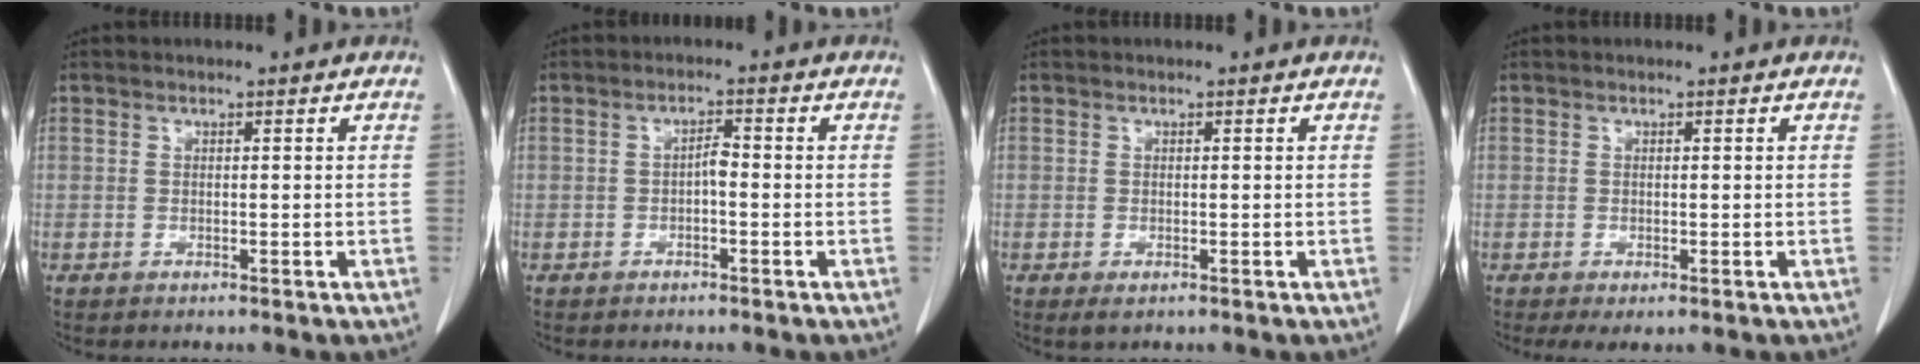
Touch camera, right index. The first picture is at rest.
{"total": 1.9, "force": [-0.5, 0.5, 1.7], "torque": [-0.029, 0.005, -0.010]}
{"total": 1.1, "force": [-0.6, 0.4, 0.9], "torque": [-0.013, -0.004, -0.006]}
{"total": 1.3, "force": [-0.5, 0.8, 0.9], "torque": [-0.015, -0.002, -0.004]}